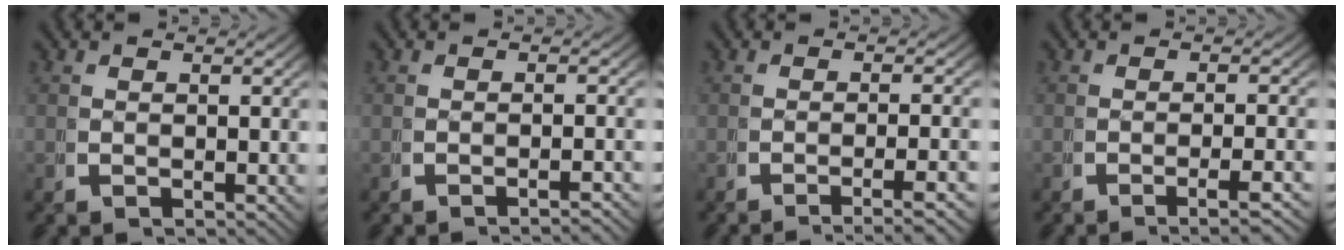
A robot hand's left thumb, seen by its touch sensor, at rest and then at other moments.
{"total": 2.2, "force": [-1.9, -0.1, 1.0], "torque": [-0.014, 0.004, -0.031]}
{"total": 4.3, "force": [-3.3, 0.6, 2.8], "torque": [-0.039, -0.002, -0.050]}
{"total": 3.2, "force": [-1.9, 0.2, 2.5], "torque": [-0.038, 0.002, -0.031]}